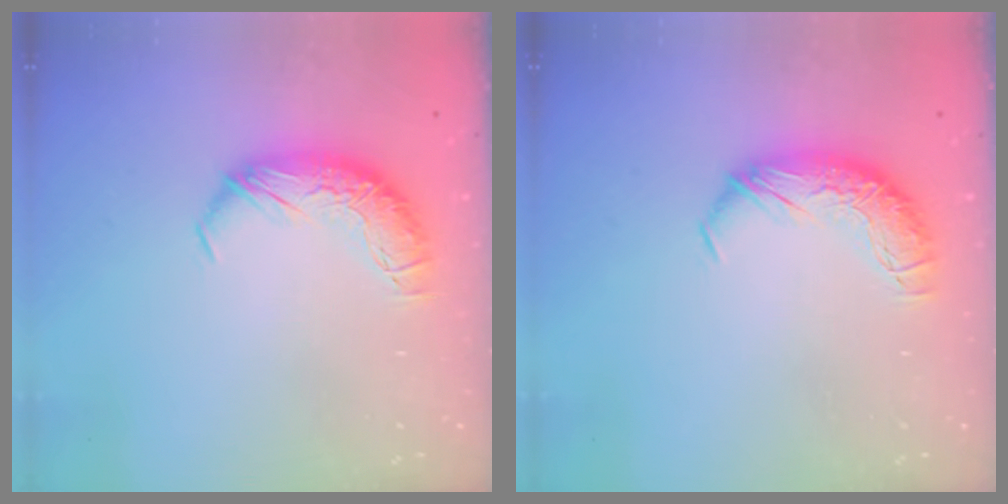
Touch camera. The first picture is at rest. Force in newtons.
{"total": 0.0}